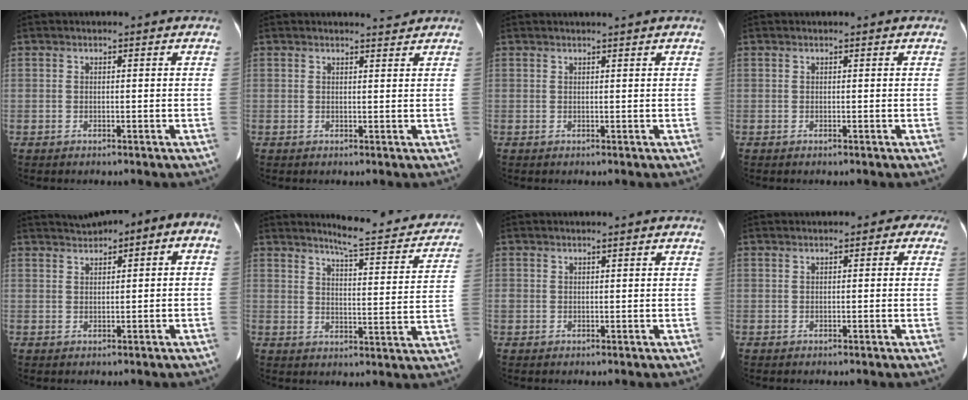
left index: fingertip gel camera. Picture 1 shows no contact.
{"total": 1.4, "force": [1.4, -0.2, -0.1], "torque": [-0.005, -0.009, 0.022]}
{"total": 1.8, "force": [1.6, -0.5, 0.7], "torque": [-0.010, 0.006, 0.026]}
{"total": 0.0}
{"total": 6.9, "force": [2.9, 2.3, 5.8], "torque": [-0.082, 0.041, 0.037]}
{"total": 13.7, "force": [12.8, 1.8, 4.6], "torque": [-0.053, -0.026, 0.150]}
{"total": 0.7, "force": [0.3, 0.5, 0.4], "torque": [-0.012, 0.017, 0.012]}
{"total": 2.1, "force": [0.6, 1.2, 1.5], "torque": [-0.009, 0.013, 0.000]}